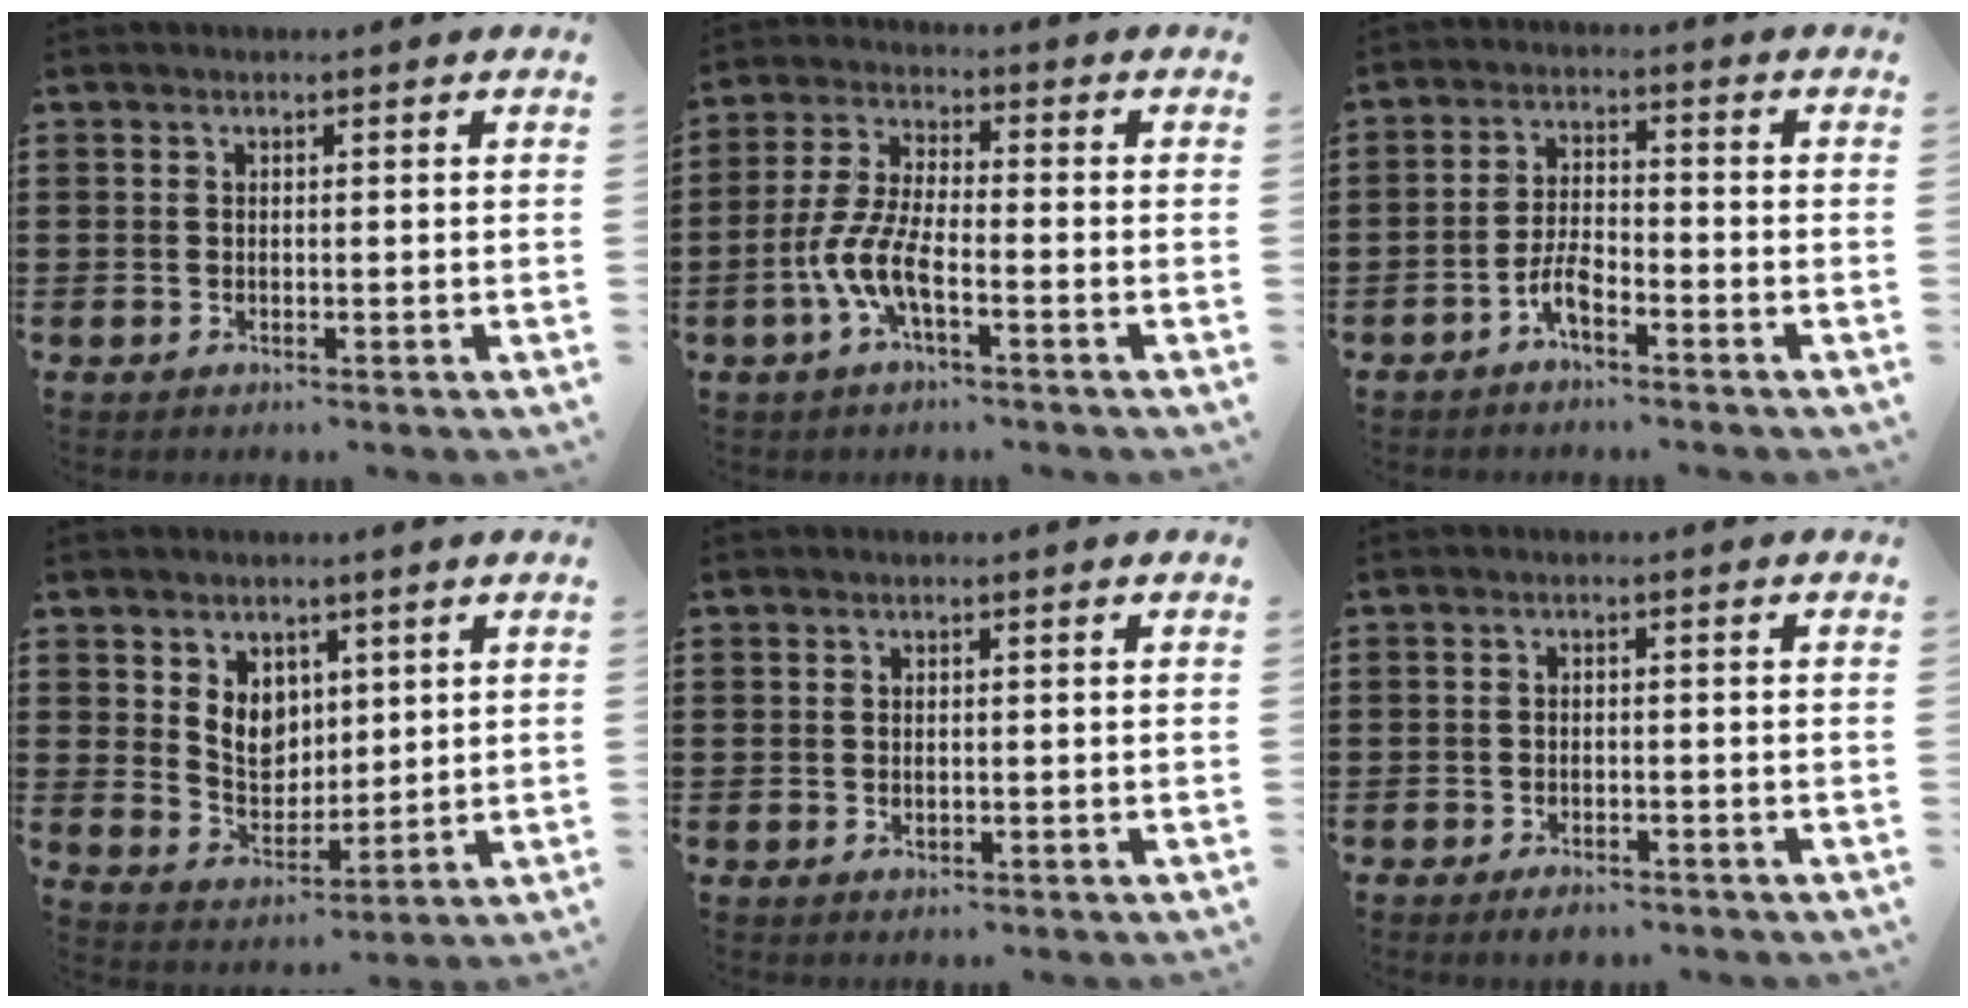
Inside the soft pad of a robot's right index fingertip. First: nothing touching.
{"total": 7.3, "force": [-3.3, 2.0, 6.2], "torque": [-0.151, -0.015, -0.067]}
{"total": 4.2, "force": [-2.8, 1.4, 2.8], "torque": [-0.072, 0.003, -0.059]}
{"total": 6.0, "force": [2.6, 4.8, 2.4], "torque": [-0.052, 0.003, 0.047]}
{"total": 0.7, "force": [-0.1, 0.4, 0.5], "torque": [-0.011, 0.001, -0.002]}
{"total": 1.7, "force": [-1.6, 0.4, 0.3], "torque": [-0.010, 0.001, -0.032]}